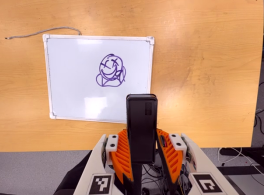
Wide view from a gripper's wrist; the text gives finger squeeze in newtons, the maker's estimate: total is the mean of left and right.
{"total": 4.2, "left": 3.0, "right": 5.5}